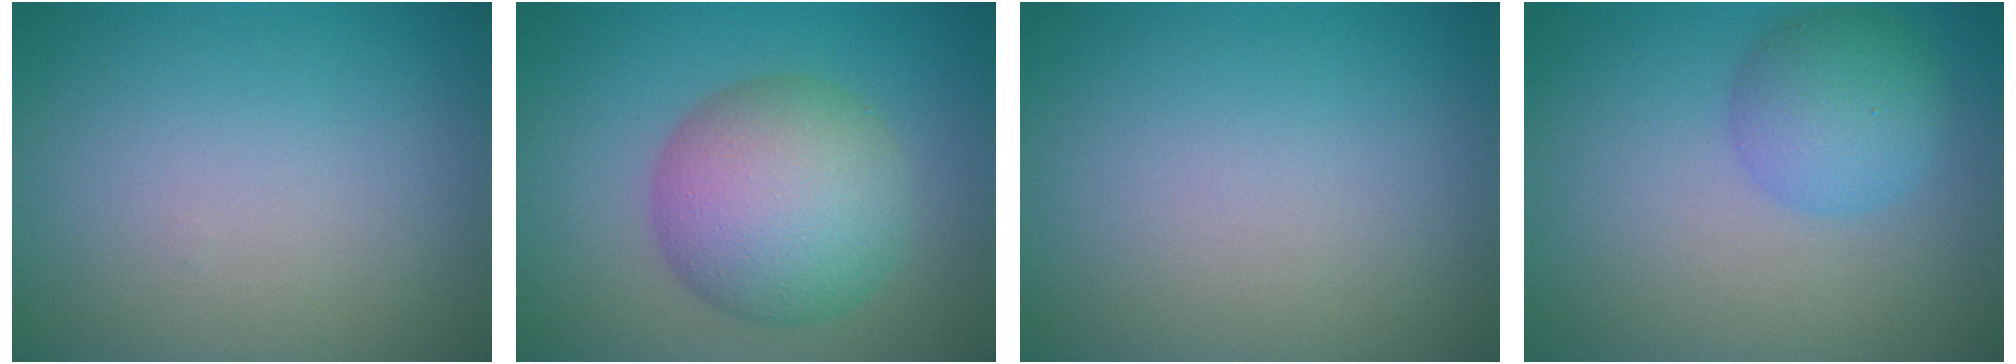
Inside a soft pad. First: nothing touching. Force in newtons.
{"total": 8.5, "press": 8.5, "slide": 0.3}
{"total": 0.0}
{"total": 4.0, "press": 3.9, "slide": 0.2}